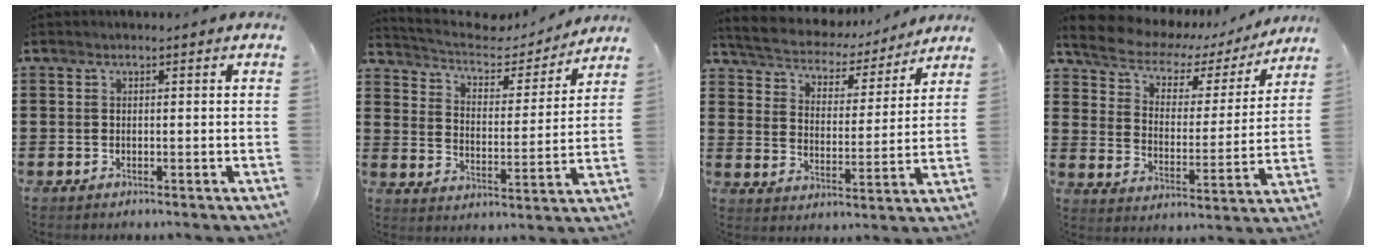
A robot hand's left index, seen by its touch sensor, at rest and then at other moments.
{"total": 5.3, "force": [4.8, 1.6, 1.5], "torque": [-0.058, -0.030, 0.076]}
{"total": 5.0, "force": [4.9, 0.8, 0.5], "torque": [-0.040, -0.035, 0.080]}
{"total": 5.3, "force": [4.4, 2.5, 1.6], "torque": [-0.060, -0.029, 0.070]}